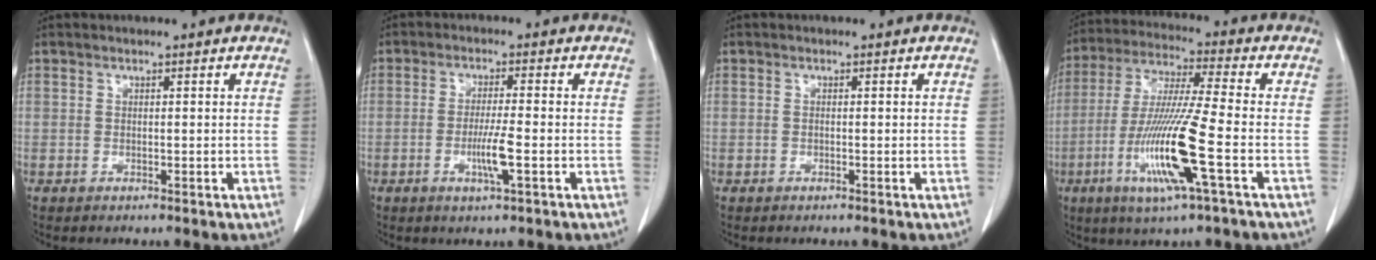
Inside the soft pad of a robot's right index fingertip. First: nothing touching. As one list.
[{"total": 4.8, "force": [-1.5, -0.1, 4.6], "torque": [-0.087, -0.009, -0.028]}, {"total": 0.0}, {"total": 14.6, "force": [-4.8, -0.4, 13.8], "torque": [-0.286, -0.021, -0.096]}]